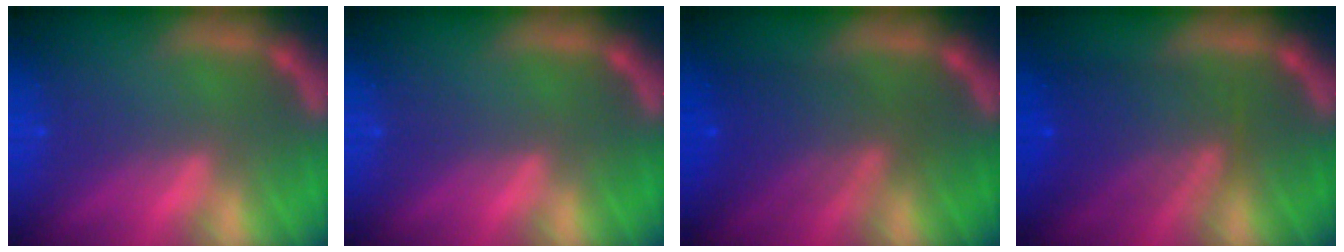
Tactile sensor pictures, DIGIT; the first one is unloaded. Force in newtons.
{"total": 0.0}
{"total": 6.0}
{"total": 6.5}